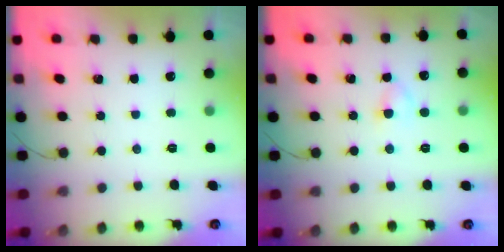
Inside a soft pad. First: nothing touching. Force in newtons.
{"total": 3.3, "press": 3.1, "slide": 1.3}